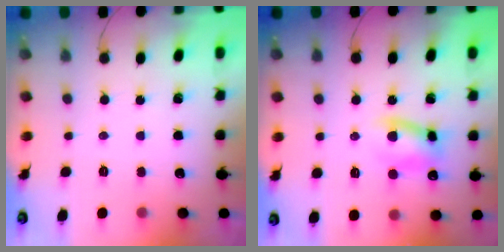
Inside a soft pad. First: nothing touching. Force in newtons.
{"total": 8.3, "press": 8.2, "slide": 1.4}